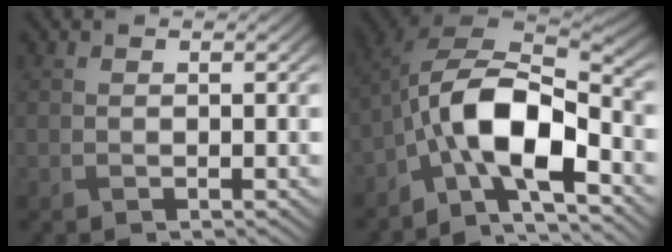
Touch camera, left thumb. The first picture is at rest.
{"total": 12.3, "force": [-5.0, 4.9, 10.1], "torque": [-0.180, 0.001, -0.105]}